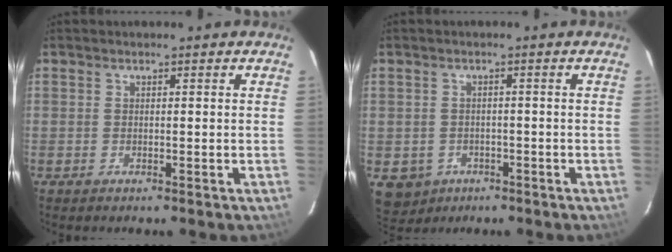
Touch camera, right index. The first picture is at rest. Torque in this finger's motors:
{"motor_torque": [-1.00, -0.66, -1.05, -0.21]}